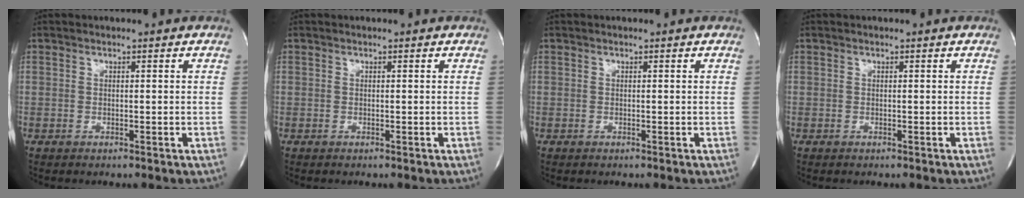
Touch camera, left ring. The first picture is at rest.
{"total": 0.0}
{"total": 0.0}
{"total": 0.0}